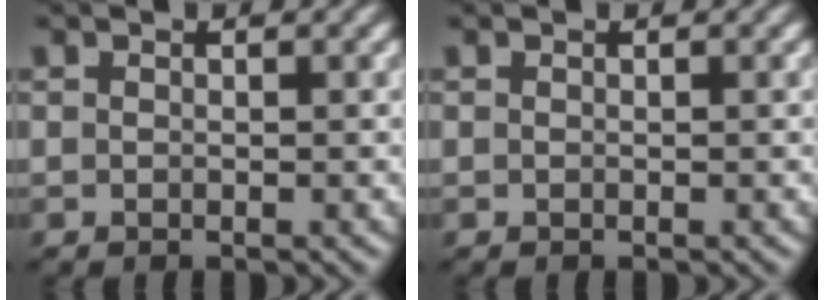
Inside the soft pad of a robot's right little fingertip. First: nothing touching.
{"total": 0.0}